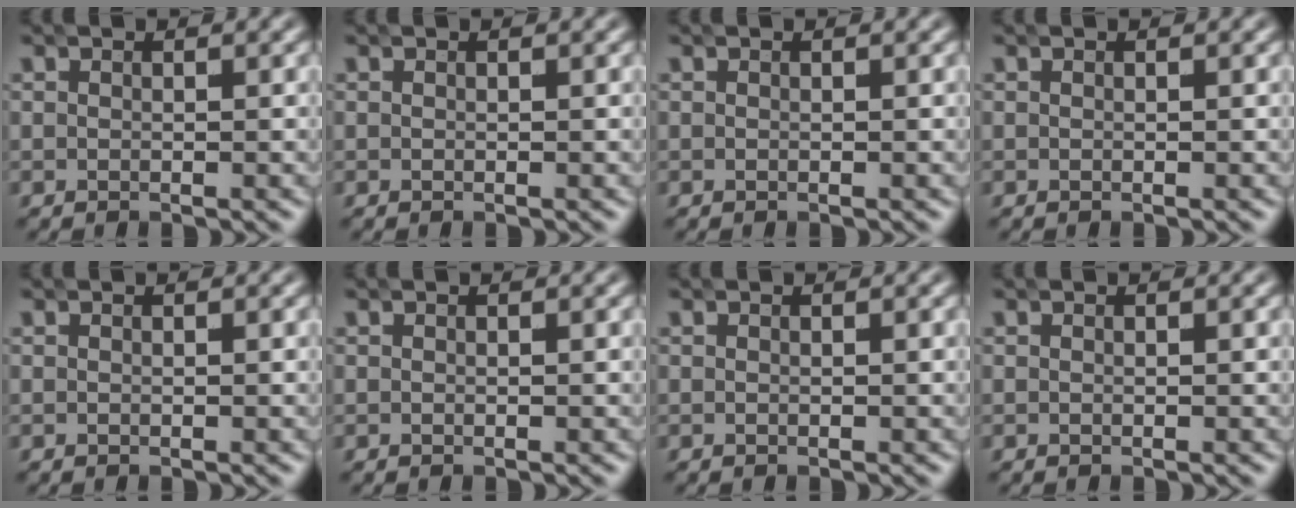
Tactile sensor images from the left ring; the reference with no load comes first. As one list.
[{"total": 0.0}, {"total": 0.0}, {"total": 0.0}, {"total": 0.0}, {"total": 0.0}, {"total": 0.0}, {"total": 0.0}]